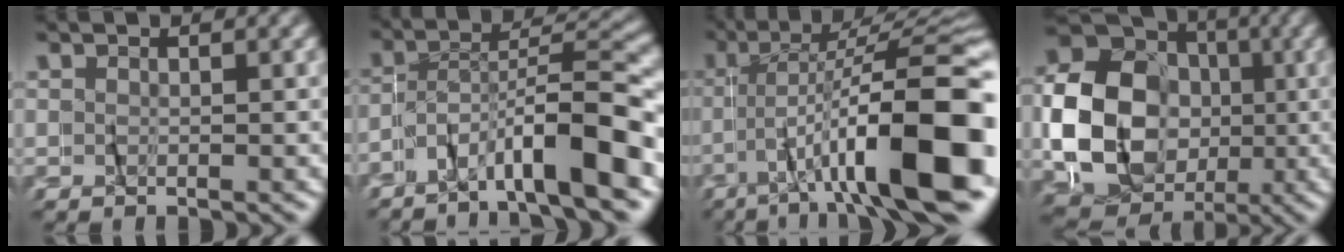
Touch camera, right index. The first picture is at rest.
{"total": 7.7, "force": [-4.9, 2.2, 5.6], "torque": [-0.080, 0.007, -0.086]}
{"total": 14.0, "force": [-5.0, 3.4, 12.6], "torque": [-0.174, -0.013, -0.068]}
{"total": 15.6, "force": [-0.8, 13.2, 8.2], "torque": [-0.176, -0.021, -0.018]}